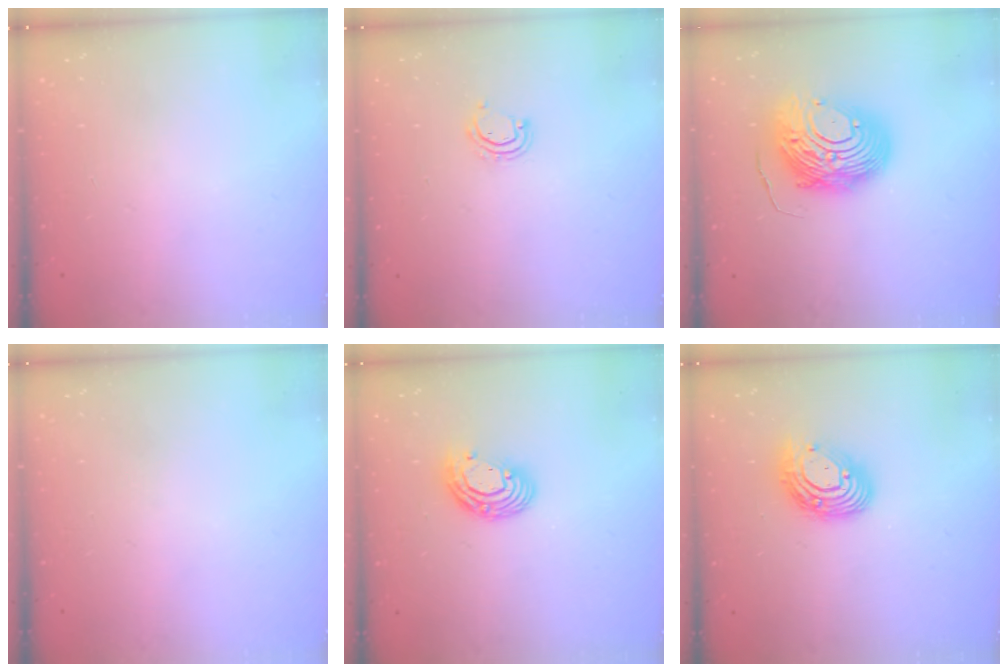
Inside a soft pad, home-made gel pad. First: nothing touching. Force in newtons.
{"total": 2.7, "press": 2.7, "slide": 0.2}
{"total": 13.7, "press": 13.7, "slide": 1.3}
{"total": 0.0}
{"total": 9.5, "press": 9.5, "slide": 0.6}
{"total": 11.8, "press": 11.8, "slide": 1.0}